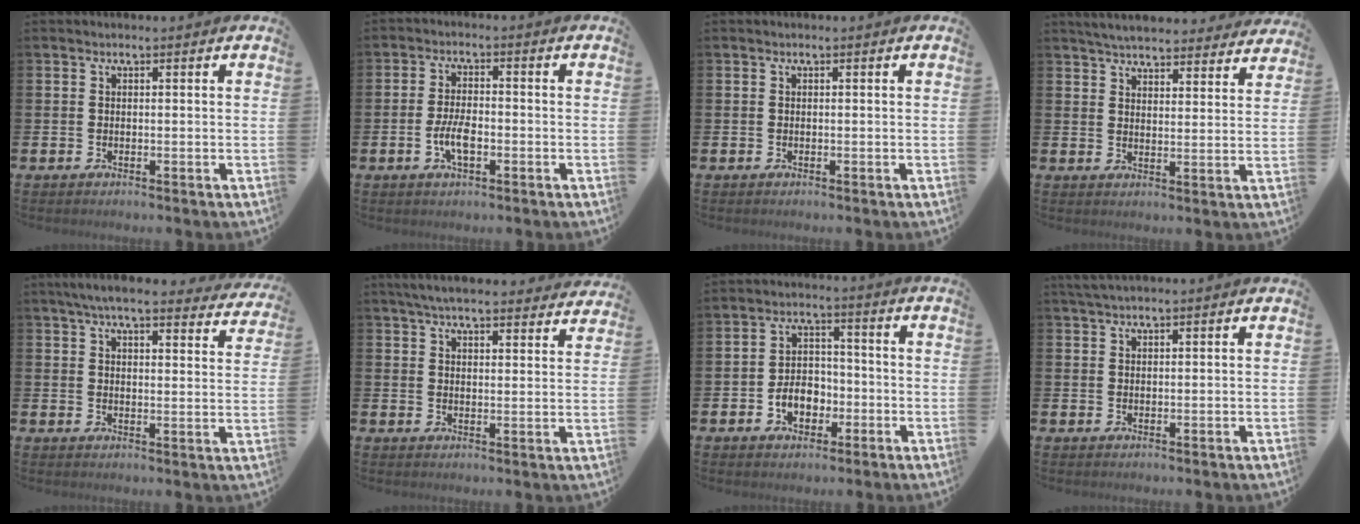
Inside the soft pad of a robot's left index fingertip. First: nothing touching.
{"total": 4.2, "force": [-1.1, 1.7, 3.7], "torque": [-0.067, 0.002, -0.022]}
{"total": 0.0}
{"total": 5.1, "force": [5.0, 0.9, 0.7], "torque": [-0.027, -0.032, 0.087]}
{"total": 5.8, "force": [5.4, 0.8, 2.2], "torque": [-0.047, -0.026, 0.093]}
{"total": 5.7, "force": [5.4, 0.8, 1.6], "torque": [-0.042, -0.023, 0.097]}
{"total": 4.8, "force": [-1.8, 3.5, 2.6], "torque": [-0.034, 0.003, -0.041]}
{"total": 2.1, "force": [1.8, 0.3, 1.0], "torque": [-0.019, 0.003, 0.033]}